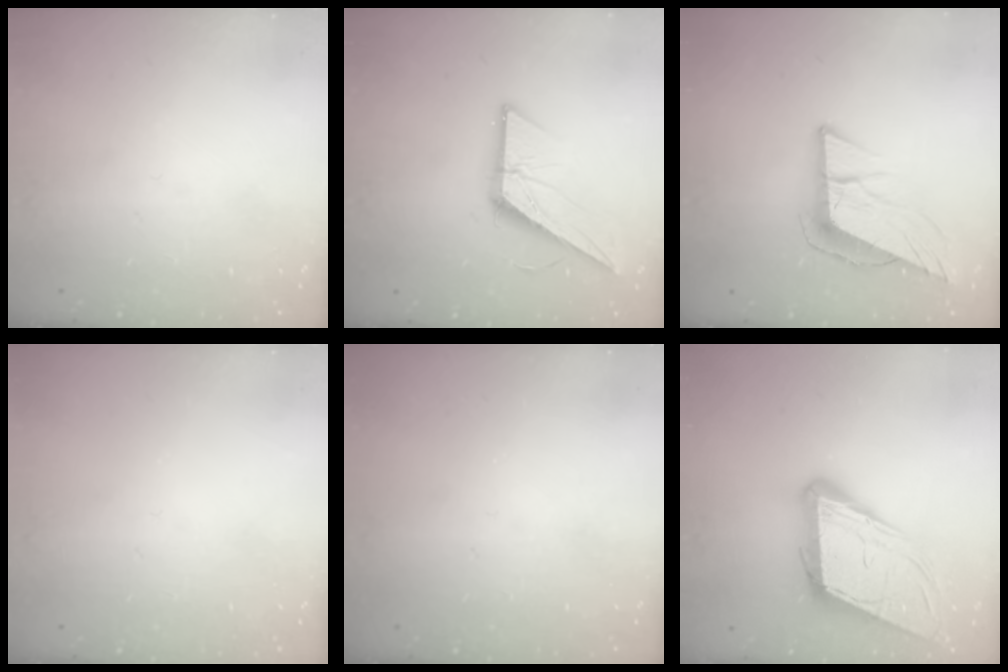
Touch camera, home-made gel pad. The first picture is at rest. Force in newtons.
{"total": 13.9, "press": 13.9, "slide": 0.5}
{"total": 11.4, "press": 10.8, "slide": 3.6}
{"total": 0.0}
{"total": 0.0}
{"total": 15.9, "press": 15.4, "slide": 4.0}